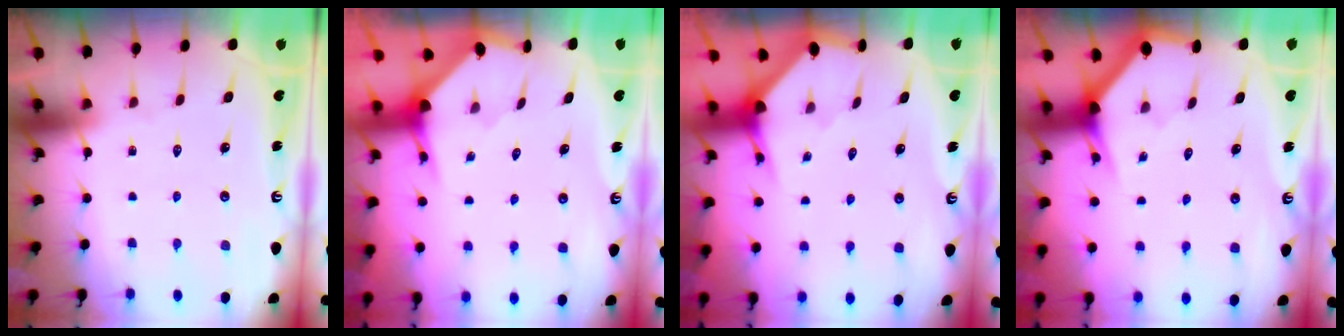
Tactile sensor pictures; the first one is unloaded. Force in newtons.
{"total": 3.3, "press": 3.3, "slide": 0.4}
{"total": 2.9, "press": 2.9, "slide": 0.3}
{"total": 3.0, "press": 3.0, "slide": 0.1}